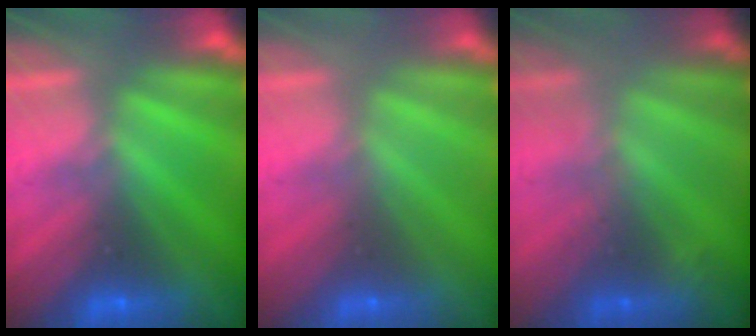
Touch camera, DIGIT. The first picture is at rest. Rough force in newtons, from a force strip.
{"total": 3.1}
{"total": 2.6}